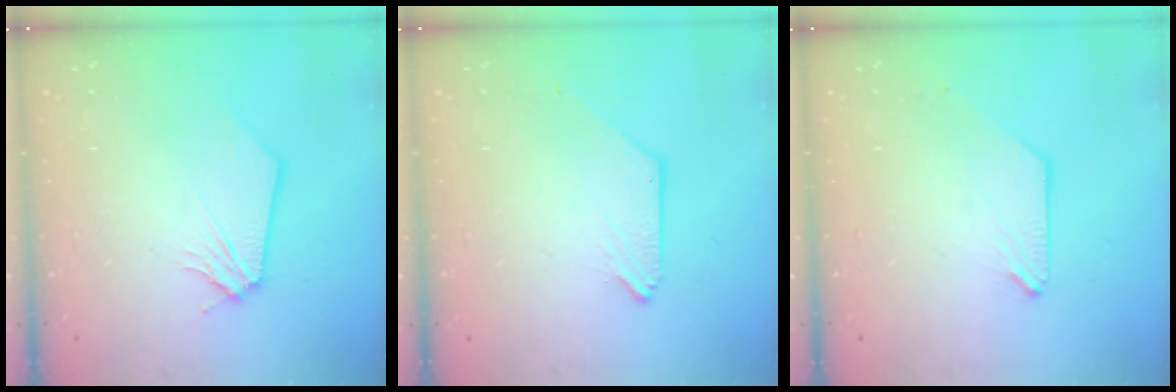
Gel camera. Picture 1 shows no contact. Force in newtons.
{"total": 0.0}
{"total": 0.7, "press": 0.7, "slide": 0.1}